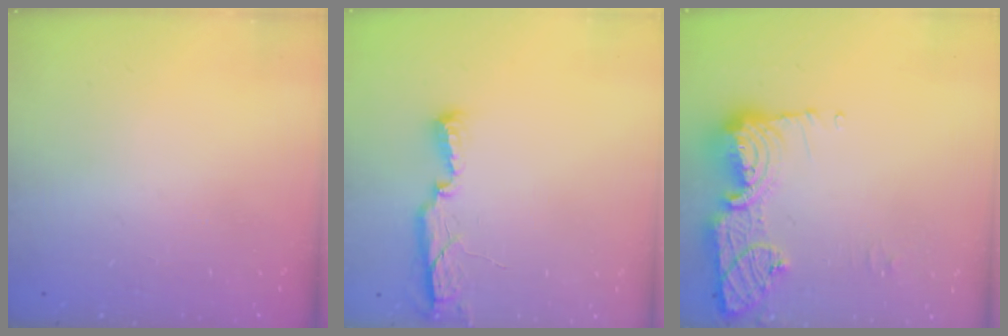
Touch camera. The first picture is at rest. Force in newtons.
{"total": 6.6, "press": 6.5, "slide": 1.1}
{"total": 13.4, "press": 13.4, "slide": 1.3}